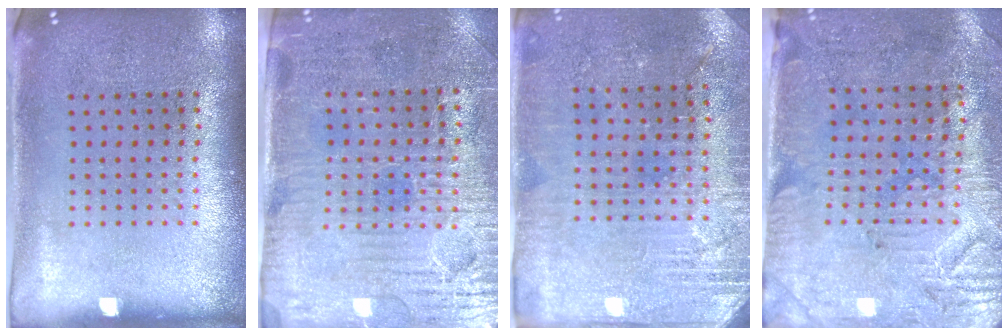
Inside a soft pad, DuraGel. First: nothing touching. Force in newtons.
{"total": 3.6, "press": 3.3, "slide": 1.4}
{"total": 2.9, "press": 2.8, "slide": 0.4}
{"total": 3.1, "press": 2.7, "slide": 1.5}